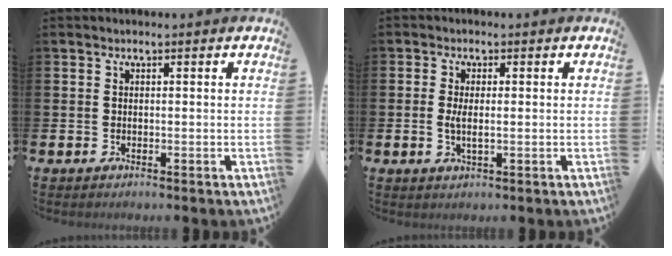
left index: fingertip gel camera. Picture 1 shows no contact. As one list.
[{"total": 2.3, "force": [0.1, 0.9, 2.1], "torque": [-0.033, -0.002, 0.000]}]